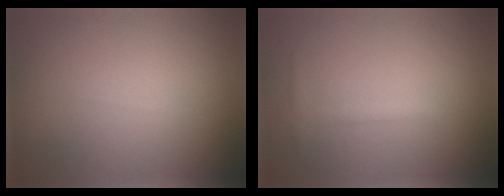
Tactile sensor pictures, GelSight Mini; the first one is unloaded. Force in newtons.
{"total": 1.1, "press": 1.1, "slide": 0.1}